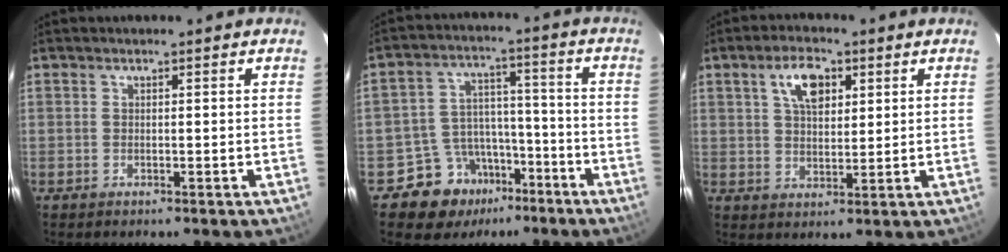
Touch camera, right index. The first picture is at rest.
{"total": 10.1, "force": [-6.9, 7.3, 1.4], "torque": [-0.037, 0.045, -0.101]}
{"total": 7.0, "force": [3.0, 3.6, 5.2], "torque": [-0.091, 0.017, 0.056]}